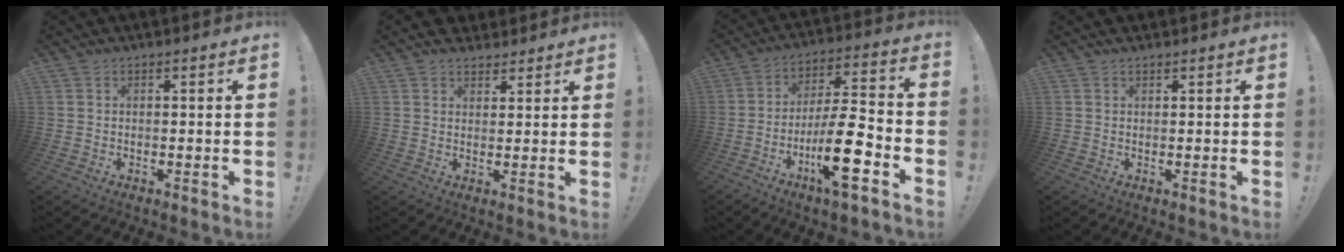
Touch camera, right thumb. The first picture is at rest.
{"total": 4.0, "force": [3.1, 2.4, 0.5], "torque": [0.004, -0.017, 0.057]}
{"total": 18.7, "force": [-7.1, 5.4, 16.4], "torque": [-0.278, 0.039, -0.110]}
{"total": 1.1, "force": [1.0, 0.2, 0.1], "torque": [0.013, -0.006, 0.017]}